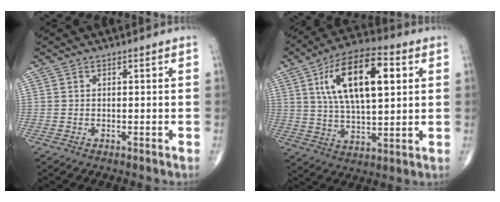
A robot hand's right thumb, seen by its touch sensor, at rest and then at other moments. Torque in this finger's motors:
{"motor_torque": [-0.40, 1.17, 1.50, 0.19, 0.53]}